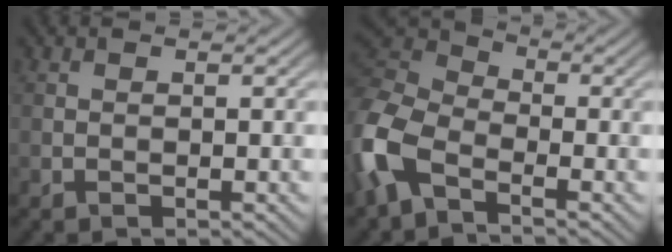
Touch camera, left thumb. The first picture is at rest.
{"total": 9.5, "force": [-4.3, 5.2, 6.6], "torque": [-0.174, -0.006, -0.108]}